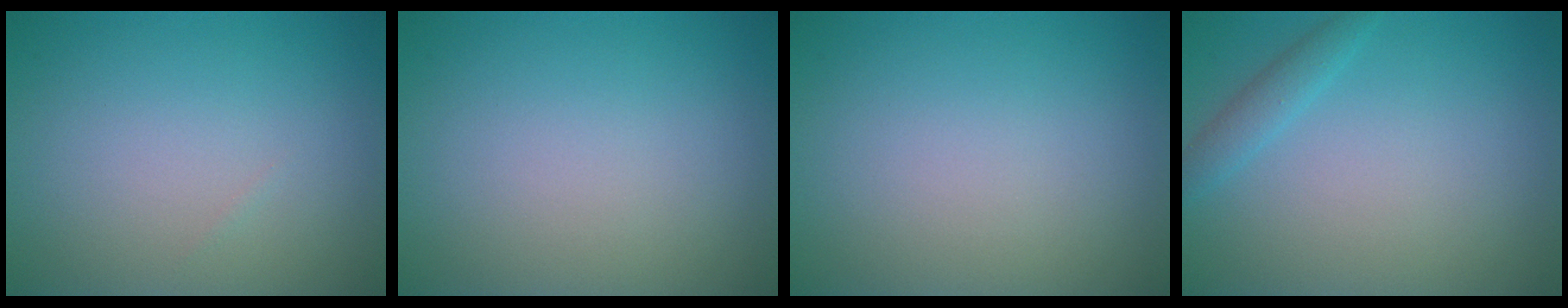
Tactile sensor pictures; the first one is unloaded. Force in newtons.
{"total": 0.0}
{"total": 0.0}
{"total": 1.5, "press": 1.5, "slide": 0.1}